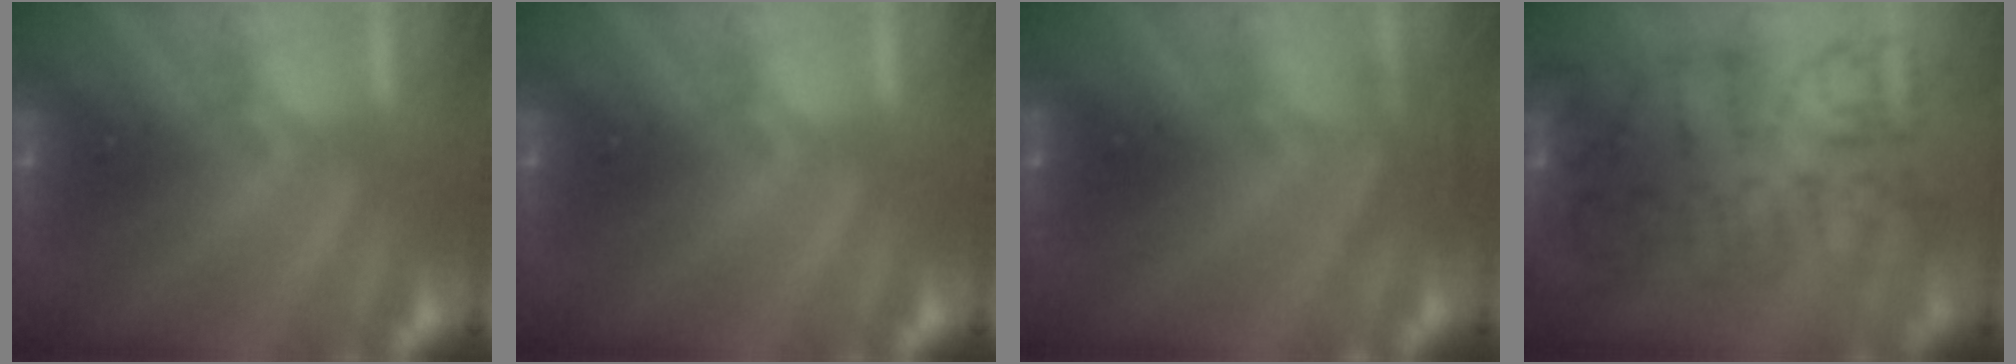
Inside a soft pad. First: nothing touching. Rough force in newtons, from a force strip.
{"total": 0.0}
{"total": 3.0}
{"total": 4.5}